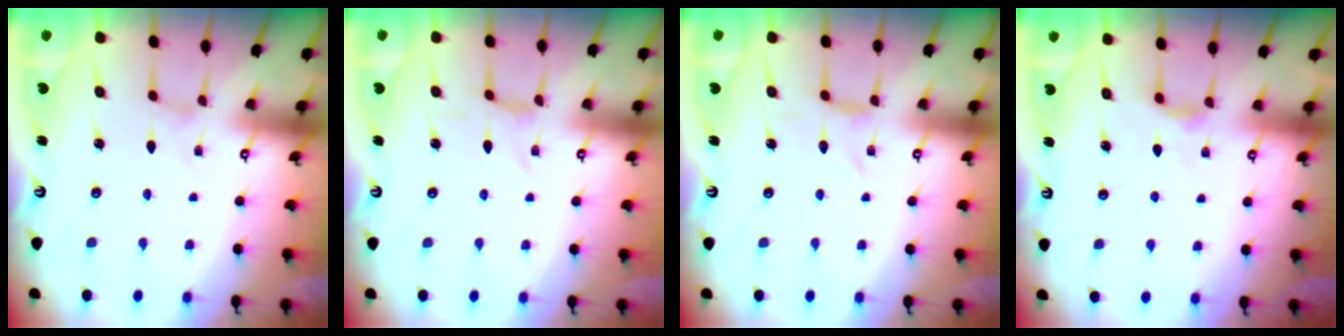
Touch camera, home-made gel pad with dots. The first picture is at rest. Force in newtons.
{"total": 0.0}
{"total": 0.0}
{"total": 5.6, "press": 5.5, "slide": 0.7}